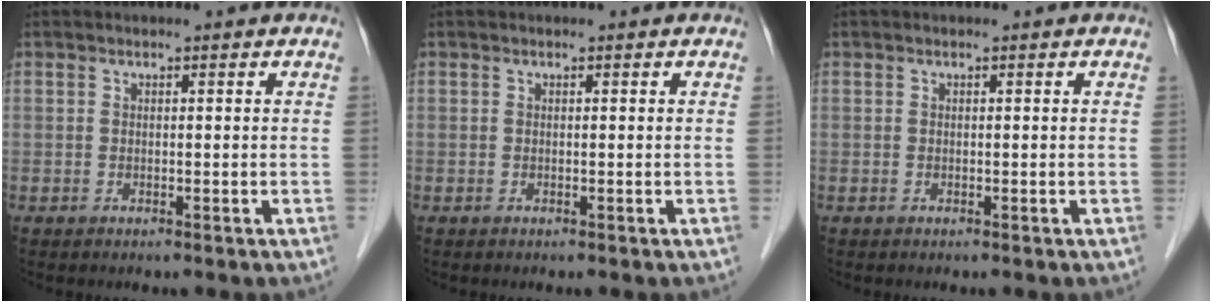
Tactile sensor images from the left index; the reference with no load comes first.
{"total": 0.0}
{"total": 0.0}